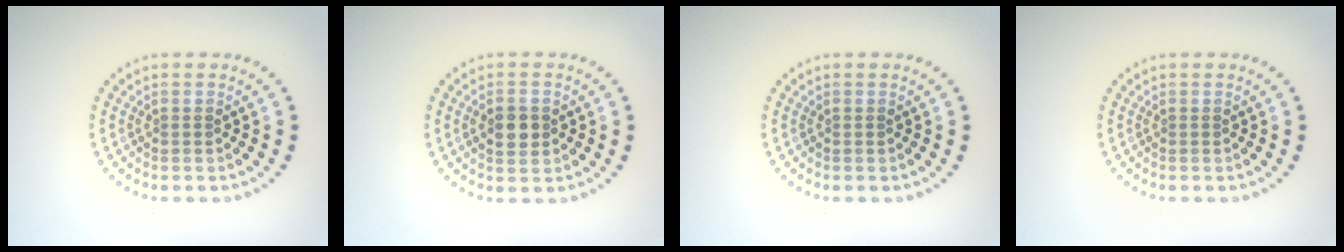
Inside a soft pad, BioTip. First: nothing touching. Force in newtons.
{"total": 2.9, "press": 2.9, "slide": 0.0}
{"total": 0.0}
{"total": 0.0}